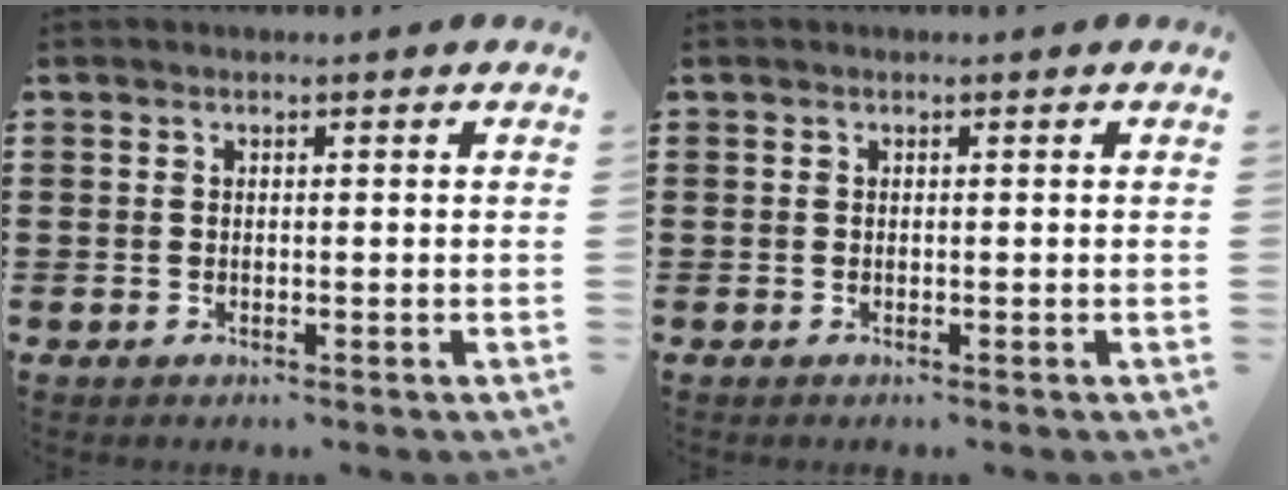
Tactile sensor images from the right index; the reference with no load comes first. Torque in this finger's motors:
{"motor_torque": [0.34, 0.66, -0.19, -0.16]}